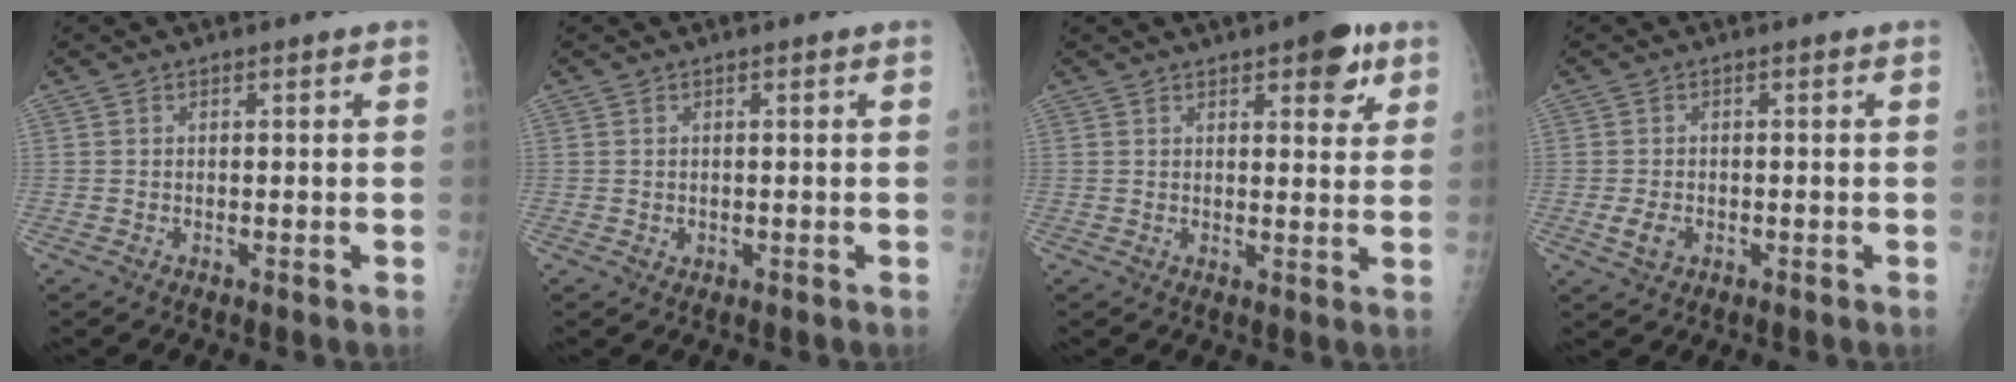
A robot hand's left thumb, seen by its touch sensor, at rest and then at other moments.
{"total": 0.7, "force": [0.2, 0.6, 0.4], "torque": [-0.001, -0.001, 0.004]}
{"total": 7.5, "force": [4.1, 2.9, 5.6], "torque": [-0.048, -0.014, 0.046]}
{"total": 3.0, "force": [-0.8, 2.1, 1.9], "torque": [-0.035, 0.000, -0.012]}